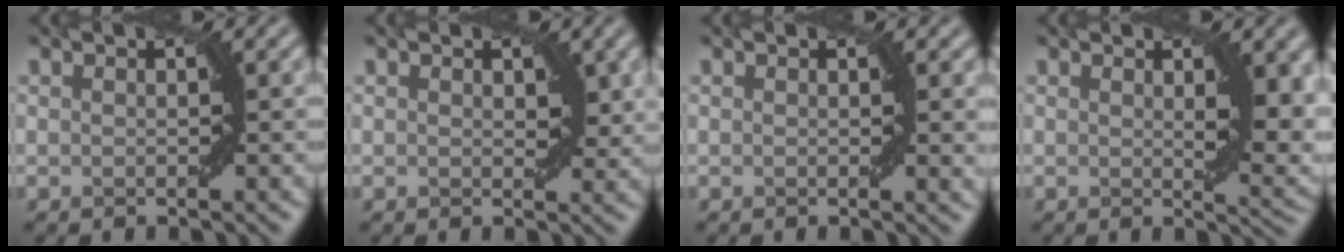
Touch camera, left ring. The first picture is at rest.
{"total": 1.6, "force": [0.5, 1.0, 1.1], "torque": [-0.010, -0.006, 0.011]}
{"total": 1.3, "force": [0.3, 0.1, 1.2], "torque": [-0.012, -0.003, 0.004]}
{"total": 4.9, "force": [1.3, 1.6, 4.4], "torque": [-0.052, -0.008, 0.024]}